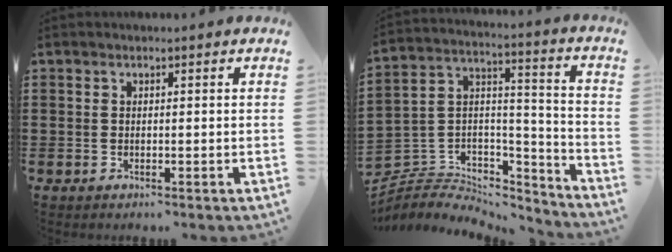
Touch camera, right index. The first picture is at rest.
{"total": 5.3, "force": [-4.6, 2.5, 0.6], "torque": [-0.027, -0.001, -0.098]}